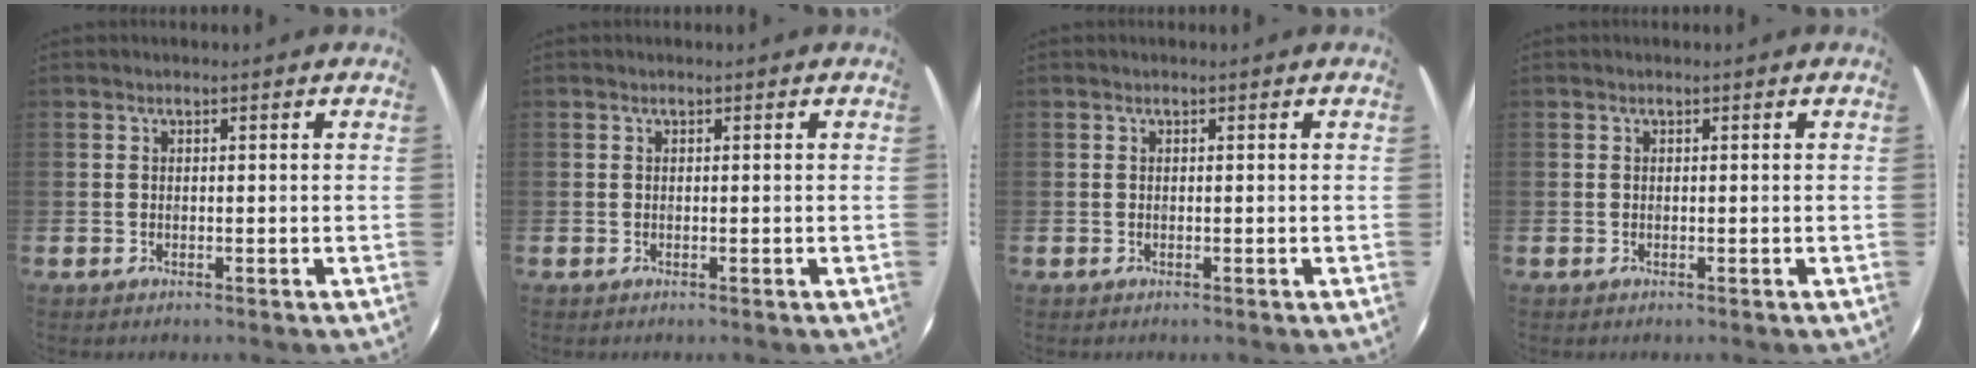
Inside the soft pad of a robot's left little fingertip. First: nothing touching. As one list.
[{"total": 0.0}, {"total": 0.0}, {"total": 0.0}]